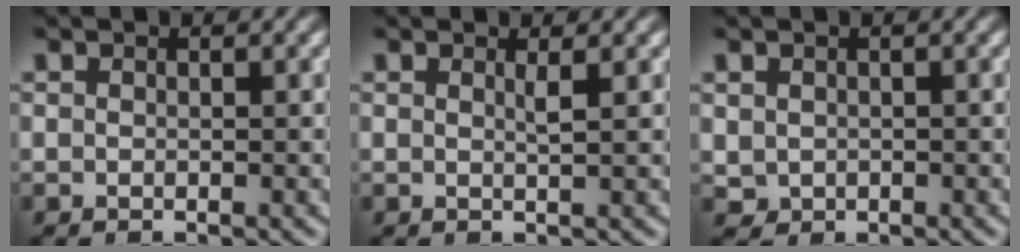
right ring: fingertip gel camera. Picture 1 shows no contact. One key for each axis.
{"total": 1.0, "fx": 0.6, "fy": -0.6, "fz": 0.6, "tx": -0.018, "ty": -0.009, "tz": 0.011}
{"total": 2.0, "fx": 0.1, "fy": 1.9, "fz": 0.5, "tx": -0.029, "ty": -0.019, "tz": 0.013}